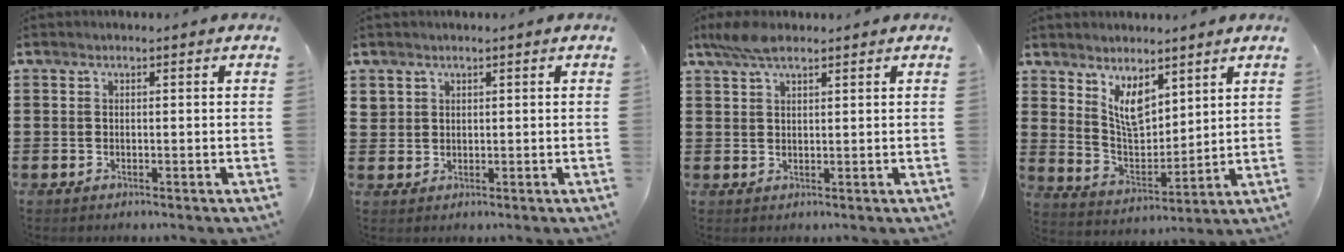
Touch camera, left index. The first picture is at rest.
{"total": 1.3, "force": [0.9, 1.0, -0.1], "torque": [-0.002, 0.005, 0.019]}
{"total": 4.0, "force": [2.7, 1.3, 2.7], "torque": [-0.060, 0.005, 0.050]}
{"total": 6.9, "force": [4.9, 3.2, 3.6], "torque": [-0.072, -0.020, 0.089]}